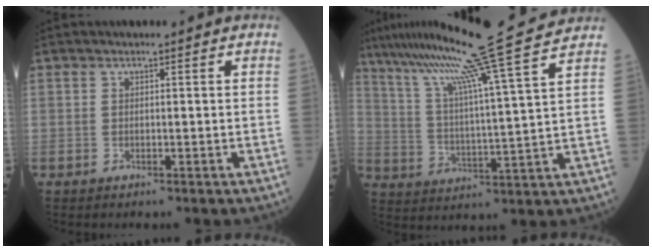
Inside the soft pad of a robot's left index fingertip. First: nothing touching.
{"total": 19.2, "force": [15.7, -3.3, 10.6], "torque": [-0.183, -0.014, 0.234]}